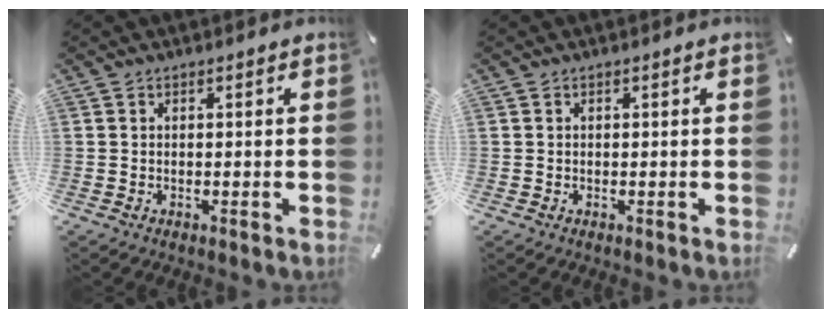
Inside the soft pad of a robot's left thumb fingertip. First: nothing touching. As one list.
[{"total": 0.0}]